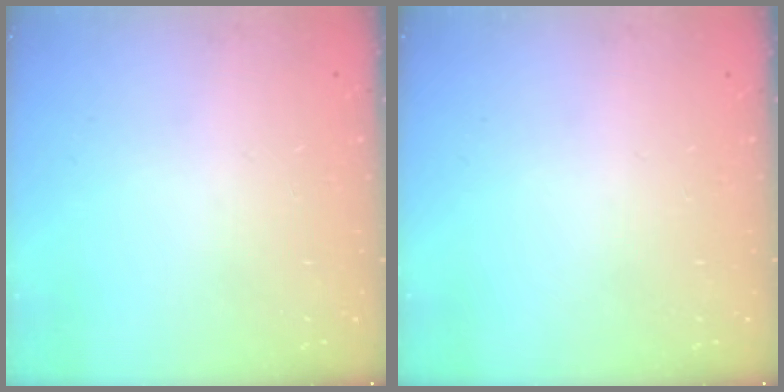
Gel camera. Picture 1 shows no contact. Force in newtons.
{"total": 0.0}